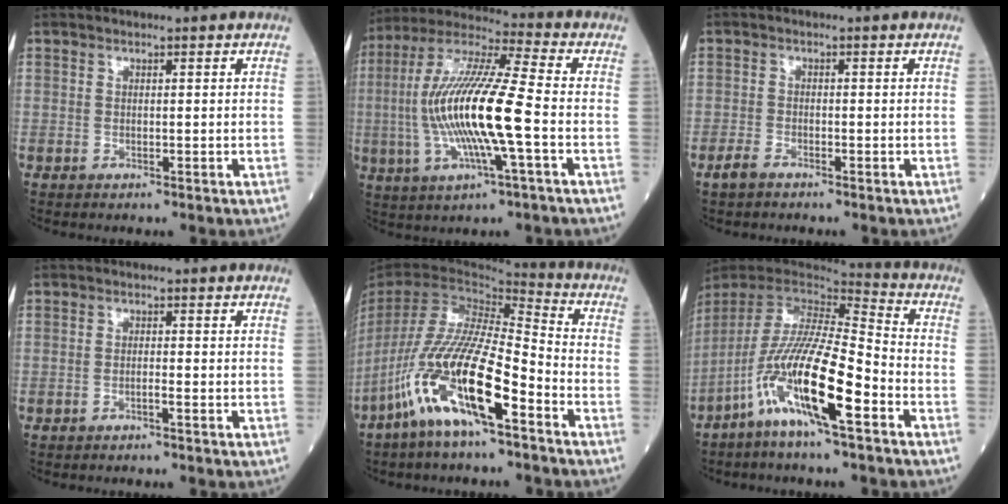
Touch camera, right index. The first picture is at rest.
{"total": 17.1, "force": [-2.4, 1.3, 16.9], "torque": [-0.345, 0.002, -0.050]}
{"total": 2.0, "force": [-1.6, 0.5, 1.0], "torque": [-0.027, -0.002, -0.032]}
{"total": 0.9, "force": [-0.6, -0.2, 0.6], "torque": [-0.012, 0.001, -0.013]}
{"total": 18.5, "force": [-9.6, 3.0, 15.5], "torque": [-0.336, -0.027, -0.182]}
{"total": 16.9, "force": [-8.2, 1.2, 14.7], "torque": [-0.305, -0.026, -0.160]}